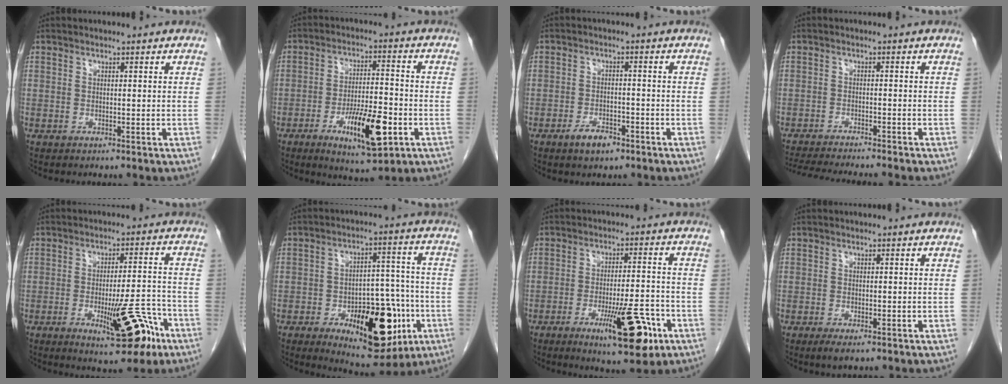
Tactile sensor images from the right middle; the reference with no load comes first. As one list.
[{"total": 11.2, "force": [-4.5, 2.6, 9.9], "torque": [-0.170, -0.009, -0.068]}, {"total": 3.9, "force": [-2.6, 1.7, 2.4], "torque": [-0.045, 0.002, -0.041]}, {"total": 11.5, "force": [-10.4, -0.1, 5.0], "torque": [-0.064, -0.016, -0.156]}, {"total": 10.6, "force": [-5.3, 2.5, 8.8], "torque": [-0.123, -0.001, -0.069]}, {"total": 16.9, "force": [-6.6, 6.9, 13.9], "torque": [-0.187, 0.012, -0.086]}, {"total": 11.3, "force": [-5.5, 2.0, 9.6], "torque": [-0.143, -0.012, -0.078]}, {"total": 2.4, "force": [-1.4, 0.7, 1.8], "torque": [-0.030, -0.005, -0.020]}]